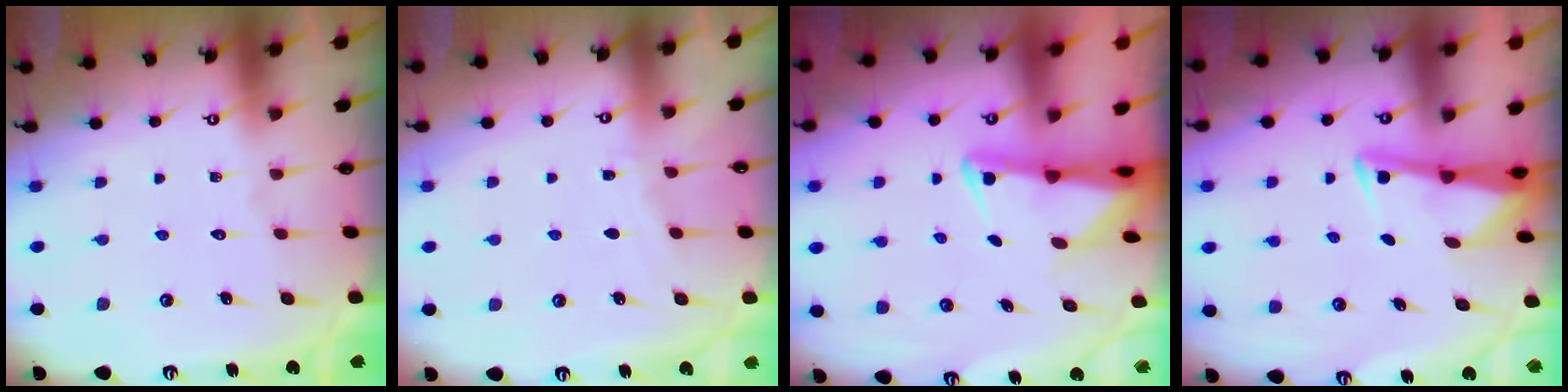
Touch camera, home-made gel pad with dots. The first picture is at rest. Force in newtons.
{"total": 2.5, "press": 2.5, "slide": 0.4}
{"total": 2.5, "press": 2.4, "slide": 0.5}
{"total": 3.0, "press": 2.9, "slide": 0.4}